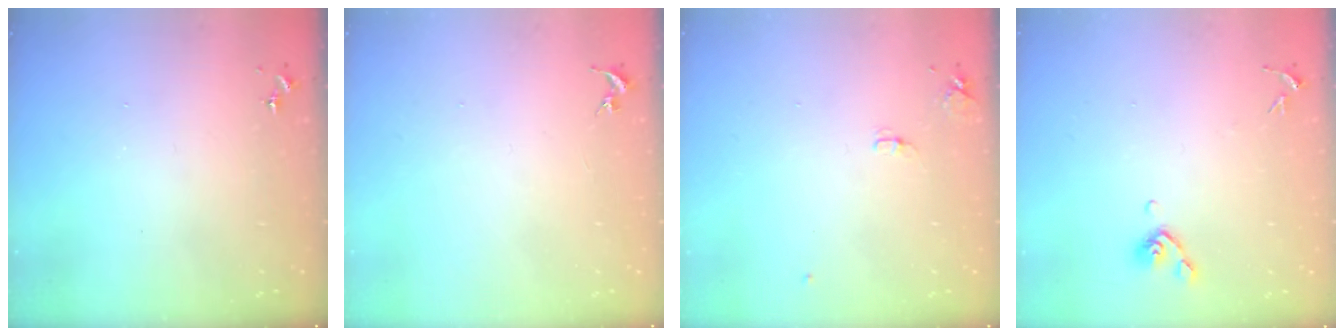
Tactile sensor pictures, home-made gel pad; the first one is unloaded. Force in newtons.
{"total": 0.0}
{"total": 5.8, "press": 5.8, "slide": 0.8}
{"total": 6.3, "press": 6.1, "slide": 1.5}